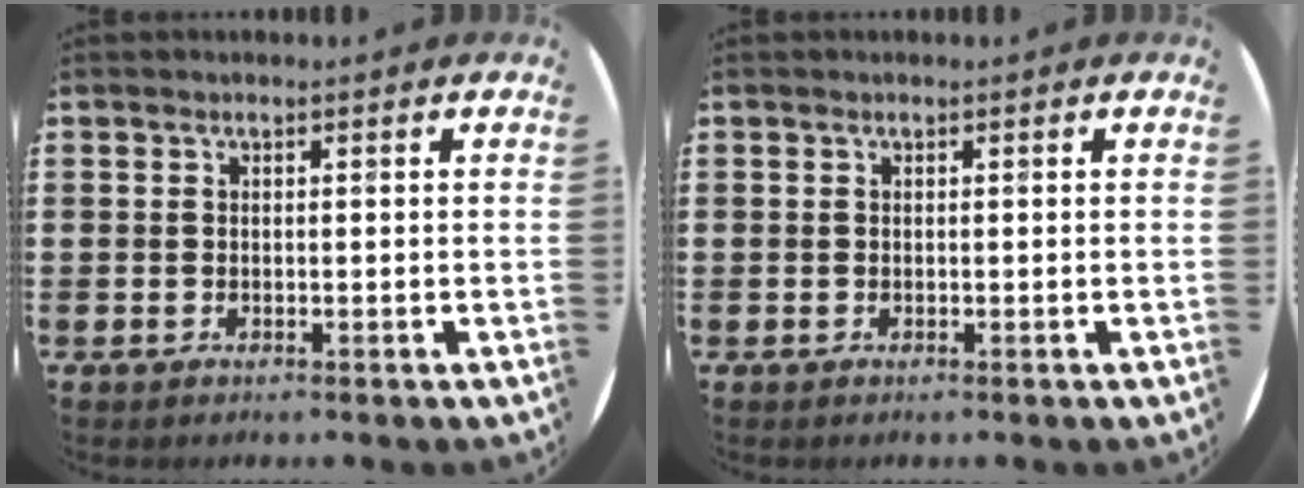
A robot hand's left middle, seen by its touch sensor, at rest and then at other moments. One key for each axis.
{"total": 0.0}